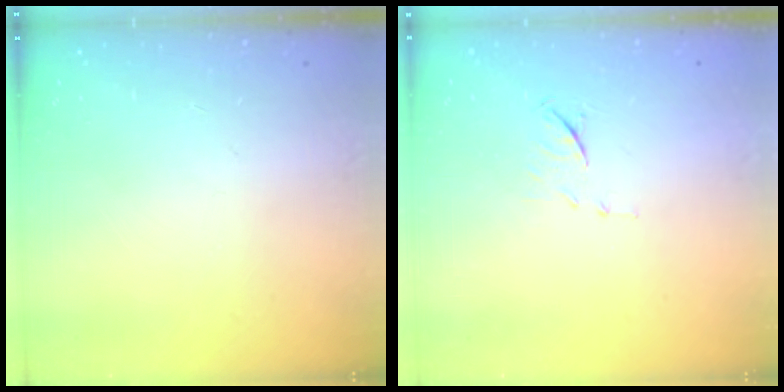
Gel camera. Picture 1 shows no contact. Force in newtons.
{"total": 6.3, "press": 6.2, "slide": 0.6}